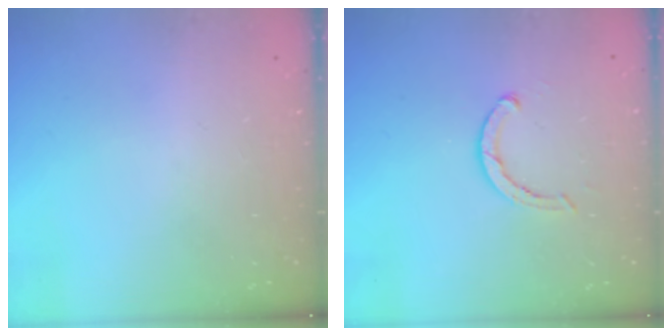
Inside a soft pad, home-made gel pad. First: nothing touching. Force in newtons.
{"total": 3.7, "press": 3.7, "slide": 0.7}